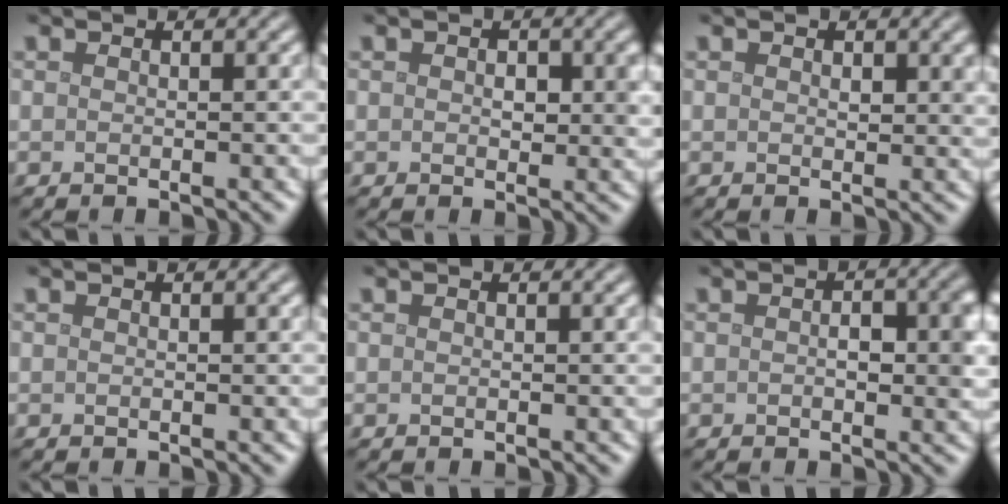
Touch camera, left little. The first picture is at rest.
{"total": 2.3, "force": [0.3, 1.4, 1.8], "torque": [-0.019, -0.004, 0.005]}
{"total": 1.4, "force": [0.4, 0.8, 1.0], "torque": [-0.009, -0.005, 0.007]}
{"total": 0.0}
{"total": 0.0}
{"total": 3.3, "force": [0.0, 1.6, 2.8], "torque": [-0.037, 0.002, -0.003]}